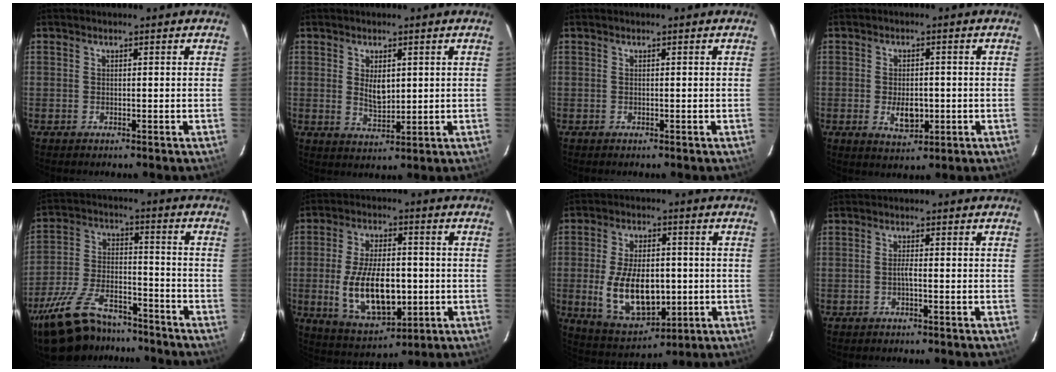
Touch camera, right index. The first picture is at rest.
{"total": 4.6, "force": [1.0, 2.5, 3.8], "torque": [-0.062, -0.005, 0.021]}
{"total": 0.0}
{"total": 5.4, "force": [-1.2, 3.2, 4.1], "torque": [-0.076, -0.007, -0.014]}
{"total": 22.0, "force": [-16.6, 9.4, 11.0], "torque": [-0.236, -0.013, -0.266]}
{"total": 15.1, "force": [-2.3, 7.6, 12.8], "torque": [-0.249, -0.012, -0.022]}
{"total": 14.5, "force": [-1.9, 8.2, 11.8], "torque": [-0.232, -0.010, -0.013]}
{"total": 1.1, "force": [-0.5, -0.1, 1.0], "torque": [-0.019, 0.002, -0.012]}